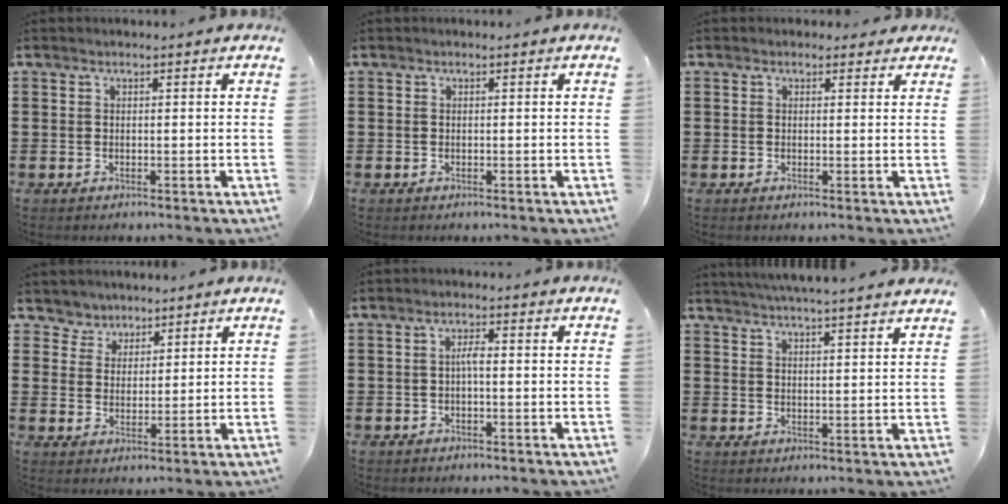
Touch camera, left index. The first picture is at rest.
{"total": 0.0}
{"total": 1.1, "force": [0.6, 0.9, 0.2], "torque": [0.000, 0.004, 0.009]}
{"total": 4.1, "force": [3.2, 2.5, -0.5], "torque": [-0.014, 0.000, 0.058]}
{"total": 2.0, "force": [-0.3, 0.8, 1.9], "torque": [-0.039, 0.005, -0.008]}
{"total": 3.9, "force": [3.8, -0.7, 0.7], "torque": [-0.025, -0.019, 0.066]}